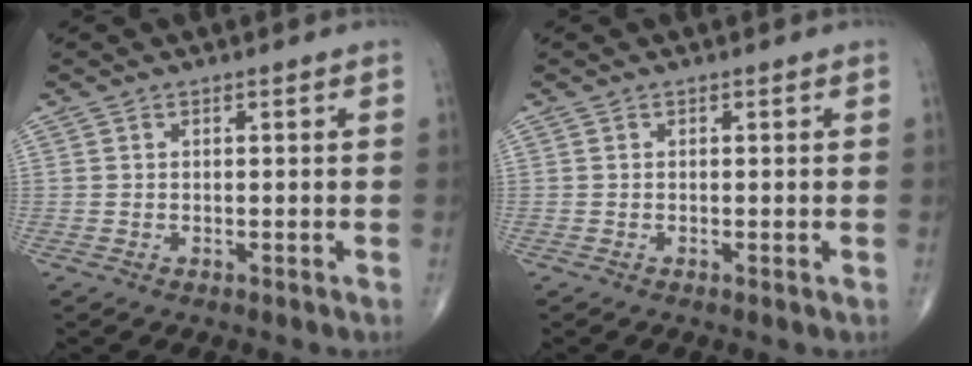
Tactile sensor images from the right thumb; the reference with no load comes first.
{"total": 0.0}